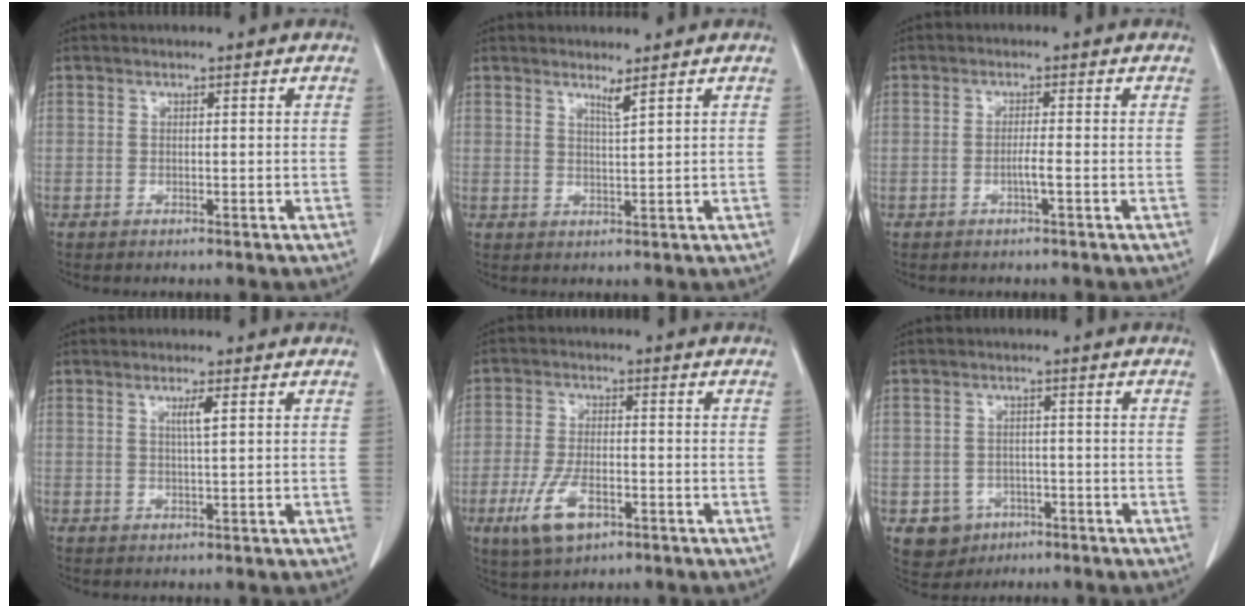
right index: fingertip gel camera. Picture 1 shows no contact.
{"total": 1.9, "force": [1.5, -0.5, 1.1], "torque": [-0.021, -0.014, 0.028]}
{"total": 1.8, "force": [-0.6, -0.3, 1.7], "torque": [-0.034, -0.001, -0.013]}
{"total": 2.1, "force": [0.8, -0.2, 2.0], "torque": [-0.038, -0.003, 0.013]}
{"total": 7.8, "force": [-3.6, 3.3, 6.1], "torque": [-0.130, -0.008, -0.061]}
{"total": 5.1, "force": [-2.3, 4.5, 0.8], "torque": [-0.009, 0.010, -0.027]}